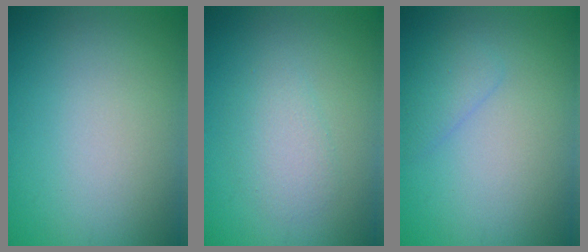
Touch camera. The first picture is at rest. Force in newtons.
{"total": 2.2, "press": 2.2, "slide": 0.1}
{"total": 1.6, "press": 1.6, "slide": 0.1}